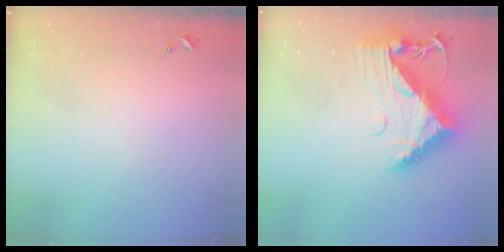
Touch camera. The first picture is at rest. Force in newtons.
{"total": 13.5, "press": 13.5, "slide": 1.2}